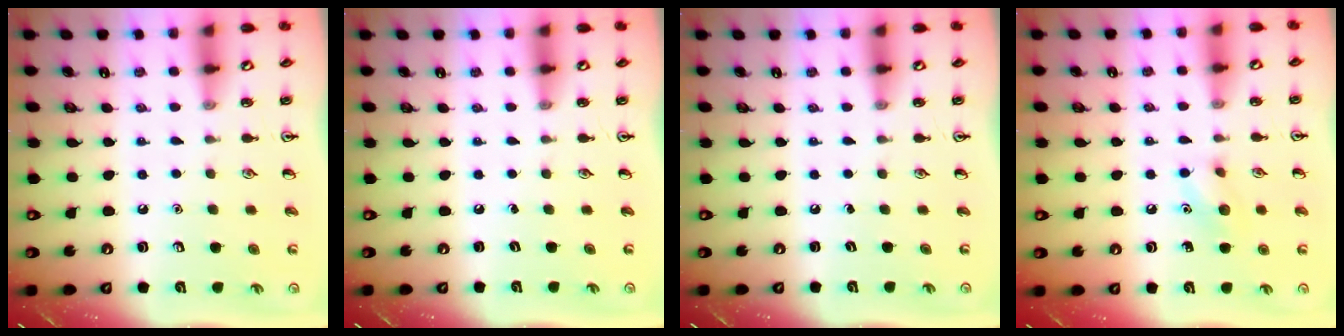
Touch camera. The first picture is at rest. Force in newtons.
{"total": 0.0}
{"total": 0.0}
{"total": 7.0, "press": 6.9, "slide": 1.3}